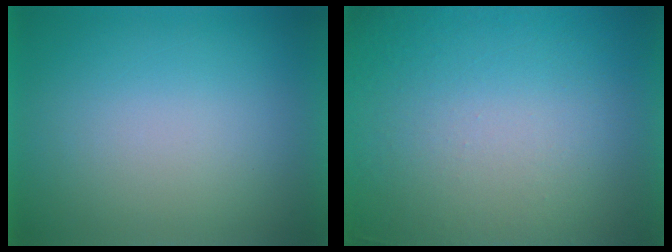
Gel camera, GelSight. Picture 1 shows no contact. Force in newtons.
{"total": 7.3}